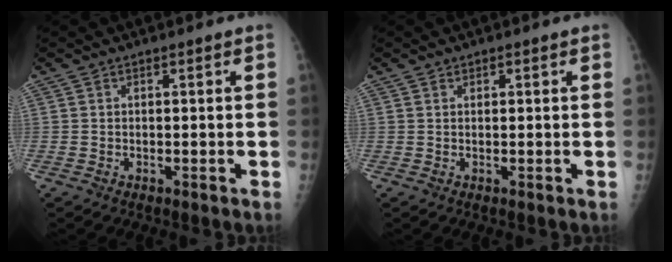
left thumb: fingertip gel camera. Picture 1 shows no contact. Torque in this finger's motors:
{"motor_torque": [-0.07, -0.02, -0.07, -0.11, -0.01]}